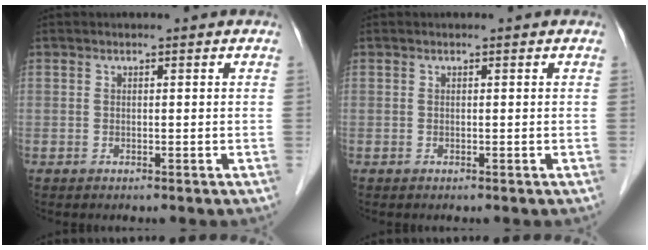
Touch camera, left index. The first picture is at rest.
{"total": 0.0}